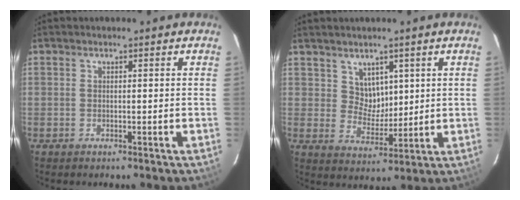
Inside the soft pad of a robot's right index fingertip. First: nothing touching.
{"total": 5.0, "force": [2.7, 4.0, 1.5], "torque": [-0.017, 0.003, 0.057]}